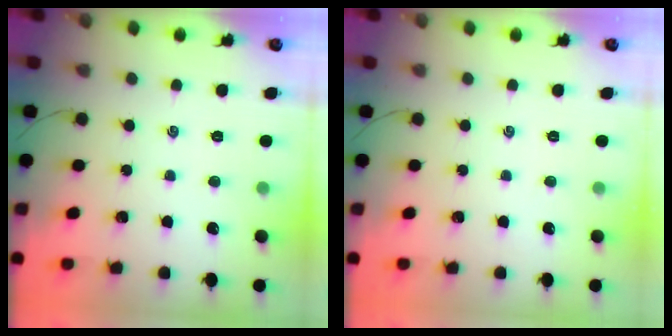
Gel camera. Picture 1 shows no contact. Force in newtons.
{"total": 0.0}